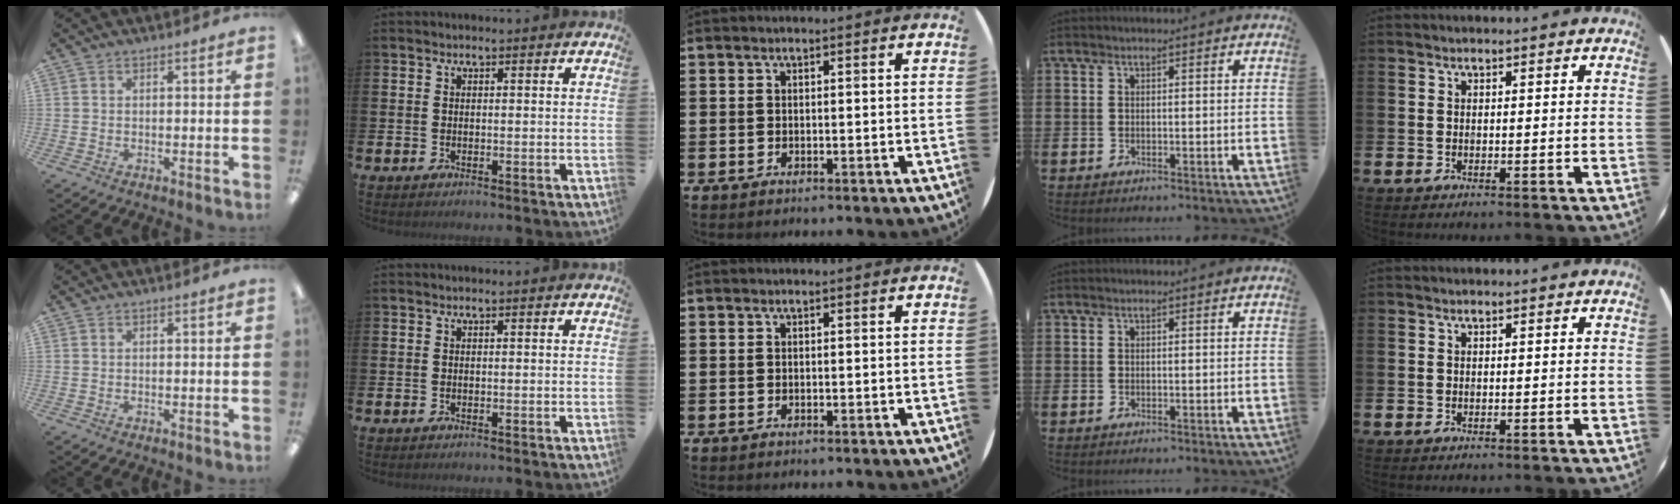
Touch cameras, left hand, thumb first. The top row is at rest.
{}